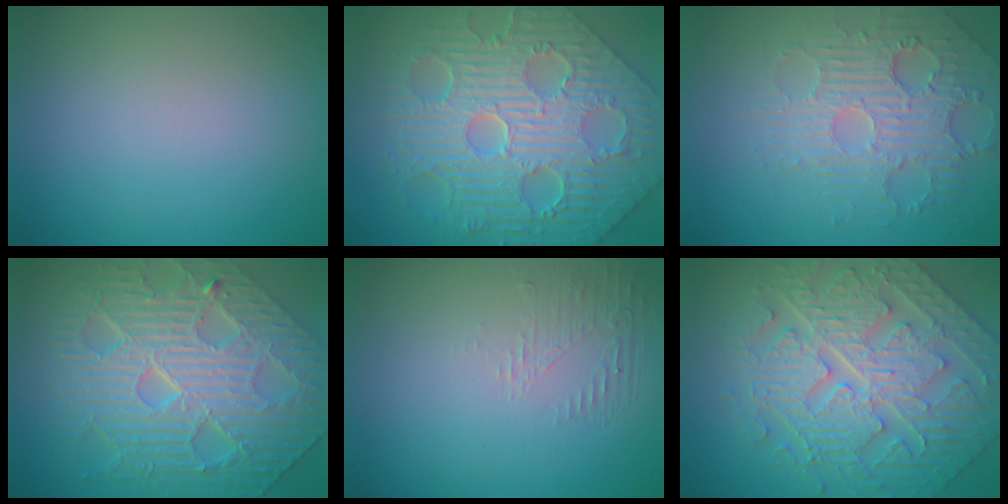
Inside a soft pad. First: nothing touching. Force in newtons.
{"total": 11.5, "press": 8.1, "slide": 8.1}
{"total": 4.3, "press": 4.0, "slide": 1.8}
{"total": 10.1, "press": 7.6, "slide": 6.6}
{"total": 1.3, "press": 0.0, "slide": 1.3}
{"total": 7.2, "press": 6.2, "slide": 3.7}